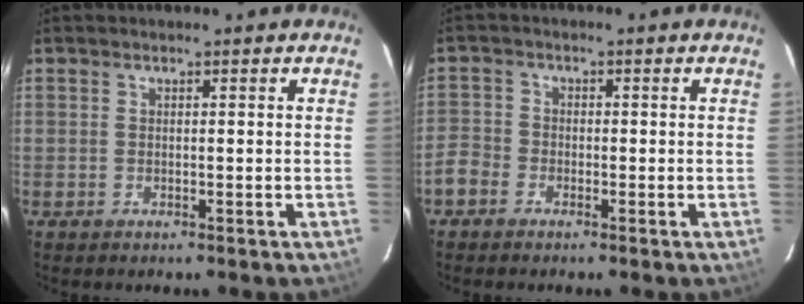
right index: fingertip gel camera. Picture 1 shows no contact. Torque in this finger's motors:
{"motor_torque": [-0.19, -0.22, -0.51, -0.21]}